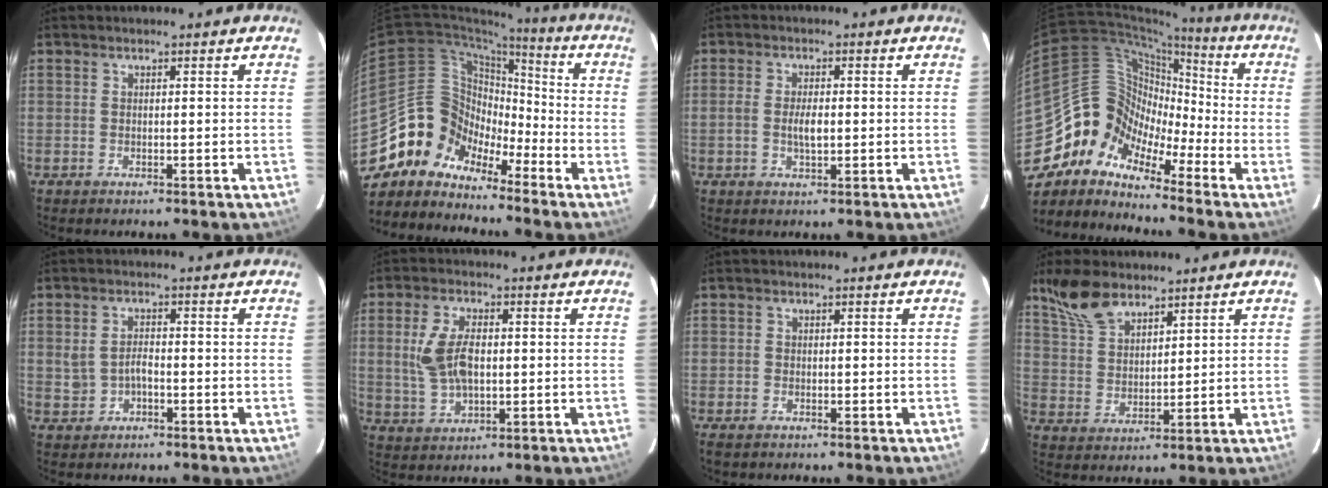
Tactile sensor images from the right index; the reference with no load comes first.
{"total": 11.7, "force": [-8.6, 7.7, 1.7], "torque": [-0.041, 0.041, -0.180]}
{"total": 3.6, "force": [-0.5, 1.4, 3.3], "torque": [-0.065, 0.000, -0.009]}
{"total": 10.2, "force": [-7.6, 6.0, 3.4], "torque": [-0.047, 0.030, -0.172]}
{"total": 3.1, "force": [-0.7, 2.1, 2.2], "torque": [-0.048, 0.006, -0.007]}
{"total": 9.0, "force": [0.6, 4.9, 7.5], "torque": [-0.155, 0.002, 0.020]}
{"total": 1.2, "force": [-0.9, 0.7, 0.4], "torque": [-0.010, -0.002, -0.018]}
{"total": 9.0, "force": [6.8, 4.0, 4.3], "torque": [-0.091, 0.020, 0.138]}